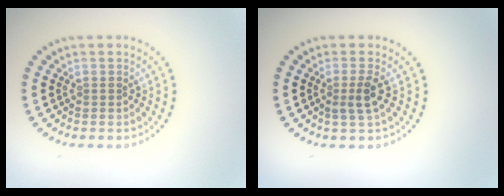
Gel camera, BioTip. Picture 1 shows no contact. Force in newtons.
{"total": 1.9, "press": 1.5, "slide": 1.1}